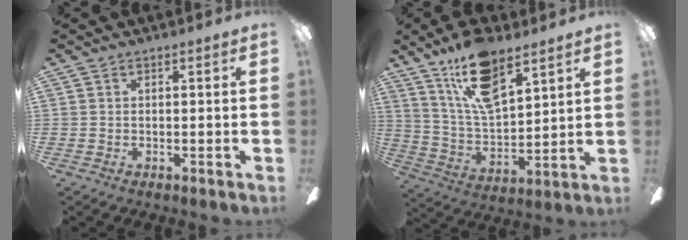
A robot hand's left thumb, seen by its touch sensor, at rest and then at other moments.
{"total": 16.5, "force": [11.1, 6.5, 10.3], "torque": [-0.193, -0.039, 0.196]}